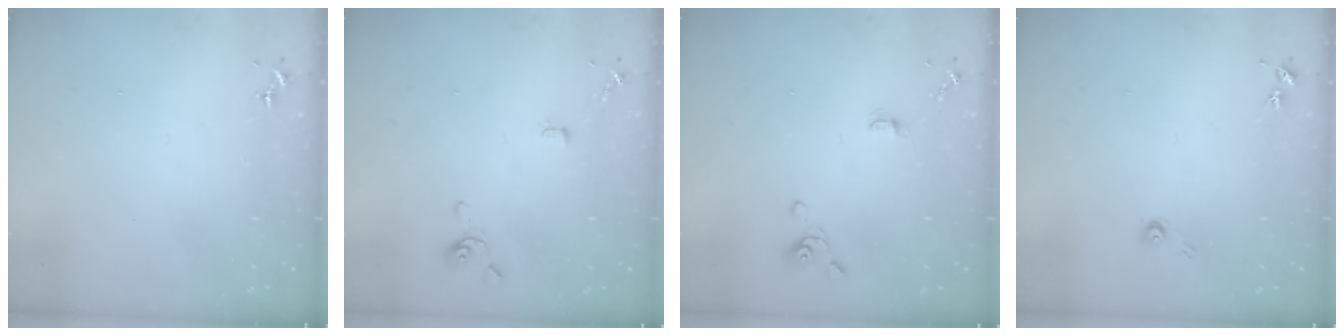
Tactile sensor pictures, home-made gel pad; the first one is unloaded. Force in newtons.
{"total": 4.0, "press": 4.0, "slide": 0.8}
{"total": 4.7, "press": 4.2, "slide": 2.2}
{"total": 3.8, "press": 3.7, "slide": 0.2}